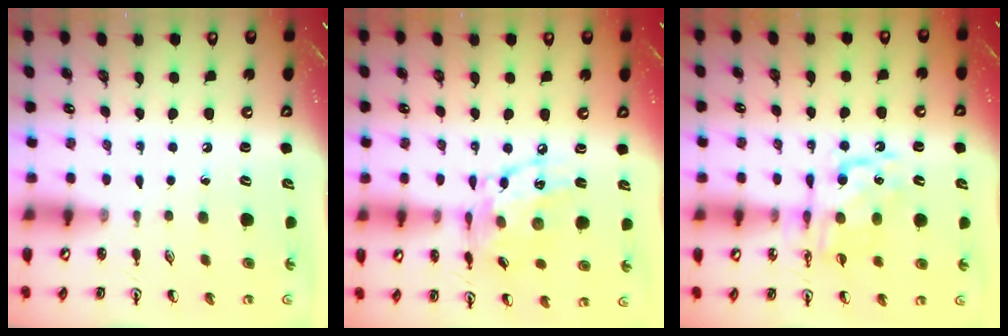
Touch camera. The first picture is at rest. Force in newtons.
{"total": 14.5, "press": 14.4, "slide": 0.8}
{"total": 10.7, "press": 10.7, "slide": 0.4}